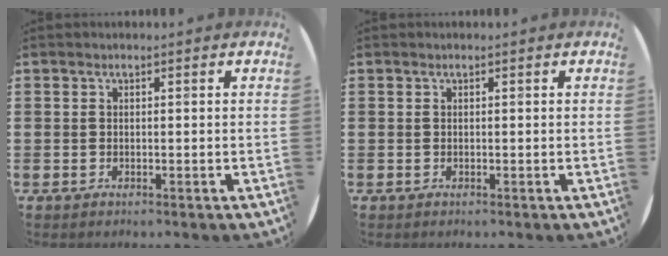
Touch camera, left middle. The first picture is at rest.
{"total": 0.0}